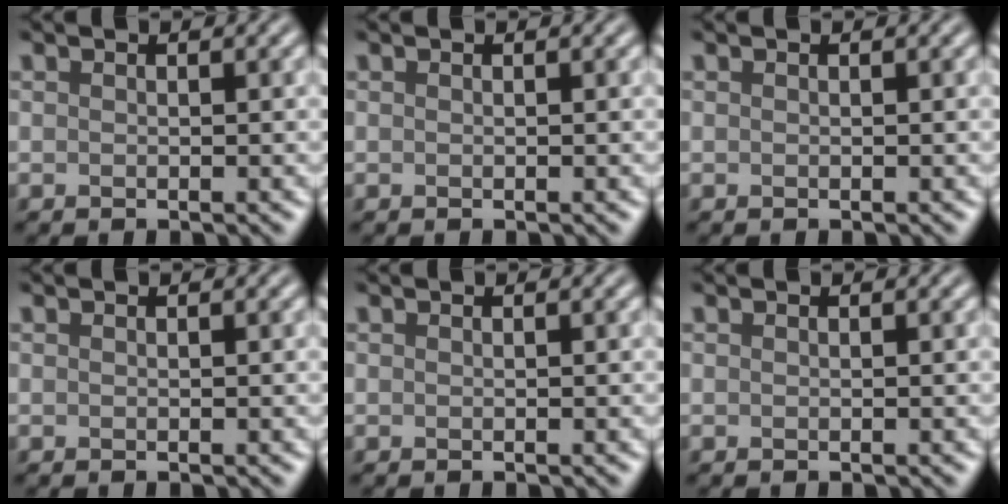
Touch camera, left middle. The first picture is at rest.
{"total": 0.0}
{"total": 0.0}
{"total": 0.0}
{"total": 0.0}
{"total": 0.0}